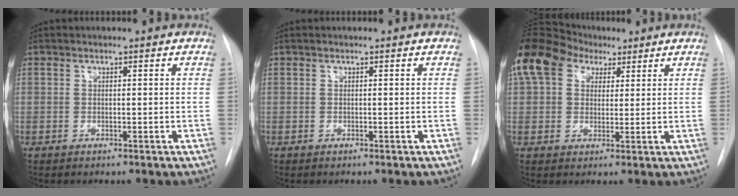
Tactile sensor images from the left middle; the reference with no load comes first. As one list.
[{"total": 0.0}, {"total": 16.9, "force": [9.0, 11.2, 8.9], "torque": [-0.229, 0.079, 0.163]}]